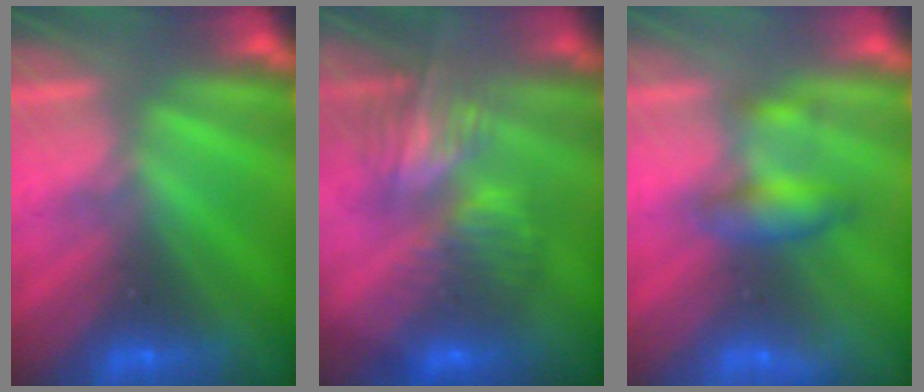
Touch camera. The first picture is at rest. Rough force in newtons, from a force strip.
{"total": 13.7}
{"total": 2.0}